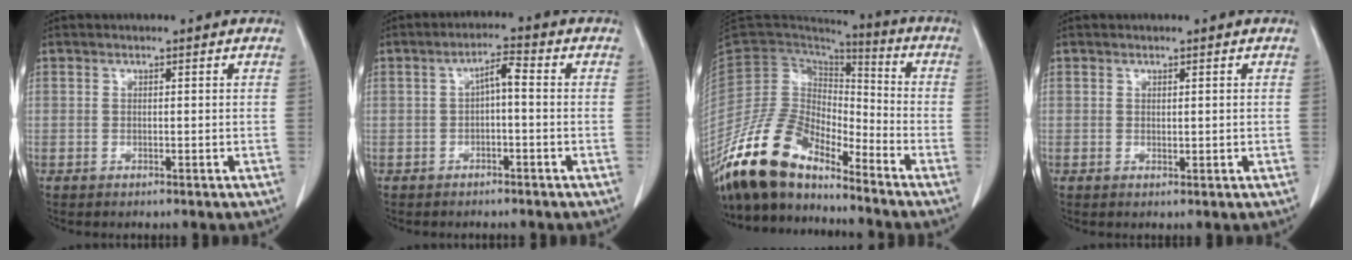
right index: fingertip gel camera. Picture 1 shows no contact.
{"total": 3.2, "force": [0.0, 0.8, 3.1], "torque": [-0.052, 0.016, -0.001]}
{"total": 14.9, "force": [-12.7, 4.9, 6.1], "torque": [-0.123, 0.026, -0.246]}
{"total": 0.8, "force": [0.3, 0.3, 0.7], "torque": [-0.010, -0.004, 0.007]}